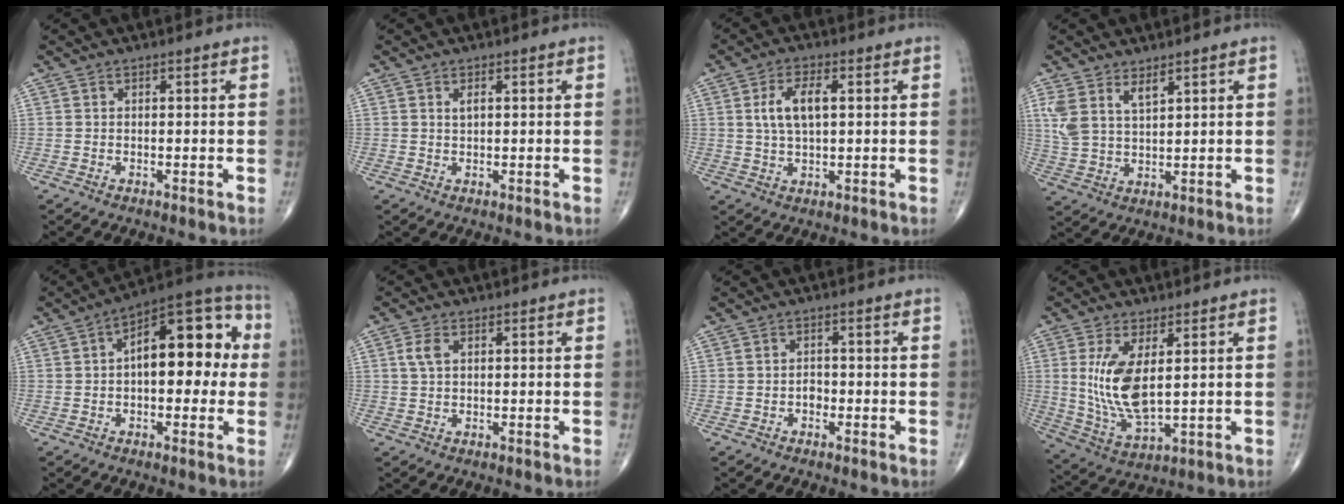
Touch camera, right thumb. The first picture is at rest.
{"total": 1.3, "force": [0.5, 0.6, 1.0], "torque": [-0.020, 0.000, 0.009]}
{"total": 6.9, "force": [1.3, 3.2, 6.0], "torque": [-0.119, 0.004, 0.025]}
{"total": 6.2, "force": [3.6, 2.8, 4.3], "torque": [-0.086, -0.017, 0.081]}
{"total": 16.8, "force": [1.6, 8.4, 14.5], "torque": [-0.172, 0.041, 0.013]}
{"total": 2.9, "force": [0.9, 1.7, 2.2], "torque": [-0.052, 0.008, 0.018]}
{"total": 1.7, "force": [-0.7, 1.3, 0.9], "torque": [-0.006, 0.006, -0.016]}
{"total": 11.4, "force": [2.2, 4.8, 10.1], "torque": [-0.207, -0.022, 0.057]}